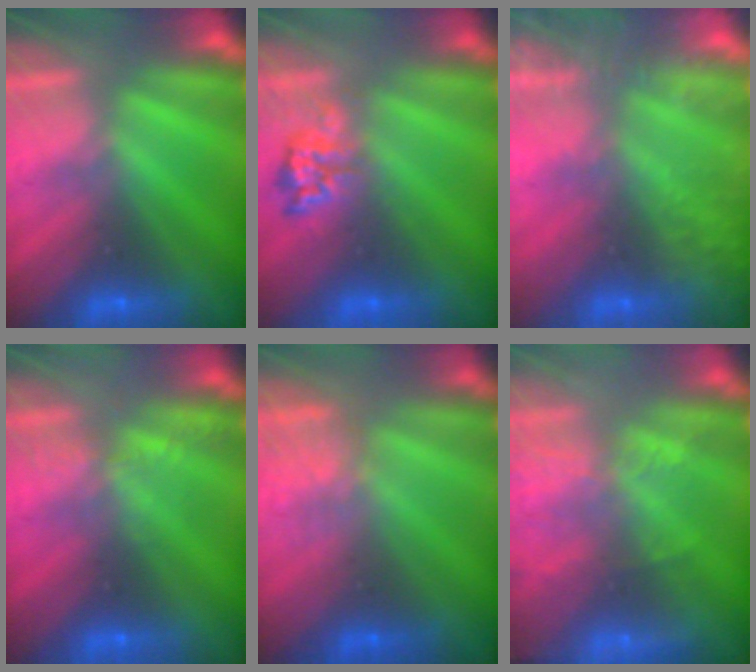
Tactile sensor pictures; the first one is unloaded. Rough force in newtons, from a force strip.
{"total": 2.4}
{"total": 7.5}
{"total": 2.2}
{"total": 1.8}
{"total": 6.3}